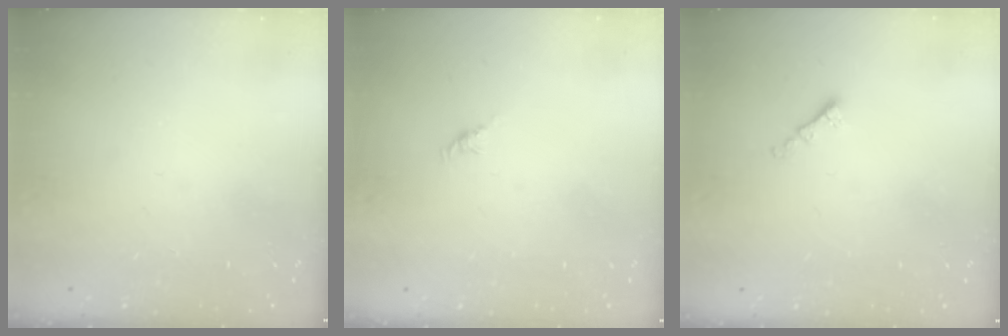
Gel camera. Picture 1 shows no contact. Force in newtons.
{"total": 2.1, "press": 2.0, "slide": 0.7}
{"total": 1.4, "press": 1.3, "slide": 0.5}